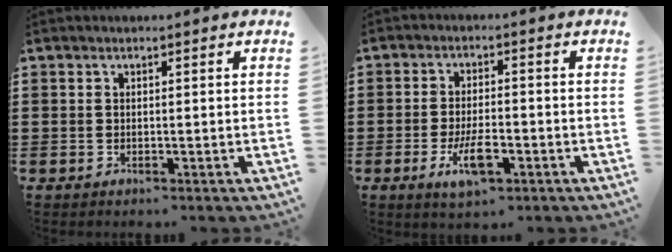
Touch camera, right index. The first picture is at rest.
{"total": 5.9, "force": [-2.4, 1.9, 5.1], "torque": [-0.093, -0.008, -0.047]}